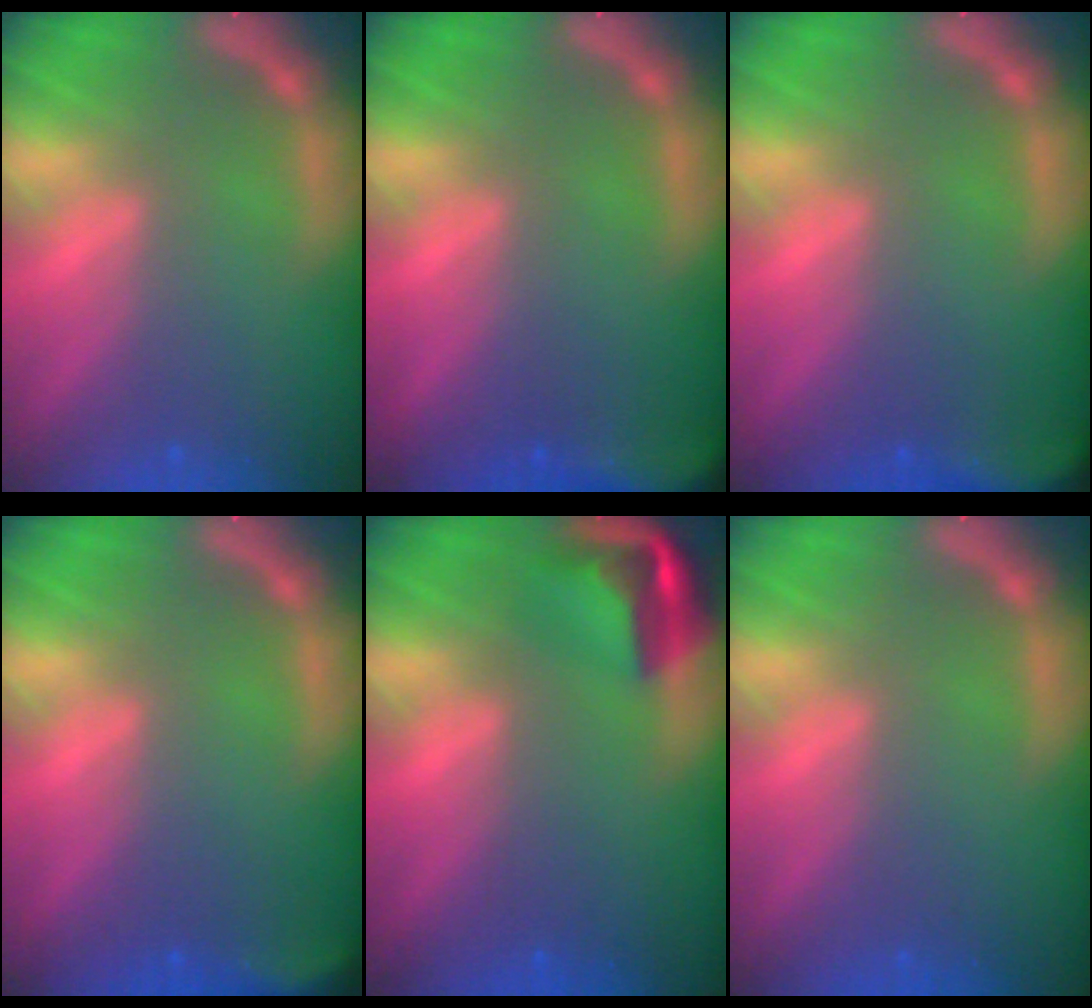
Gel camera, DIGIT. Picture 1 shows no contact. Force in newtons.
{"total": 6.0}
{"total": 5.4}
{"total": 2.9}
{"total": 5.0}
{"total": 0.0}